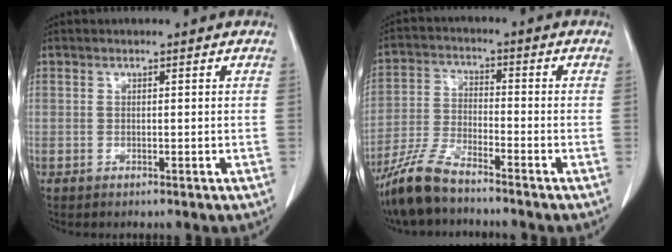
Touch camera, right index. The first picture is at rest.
{"total": 8.6, "force": [-7.1, 1.6, 4.6], "torque": [-0.102, -0.022, -0.141]}